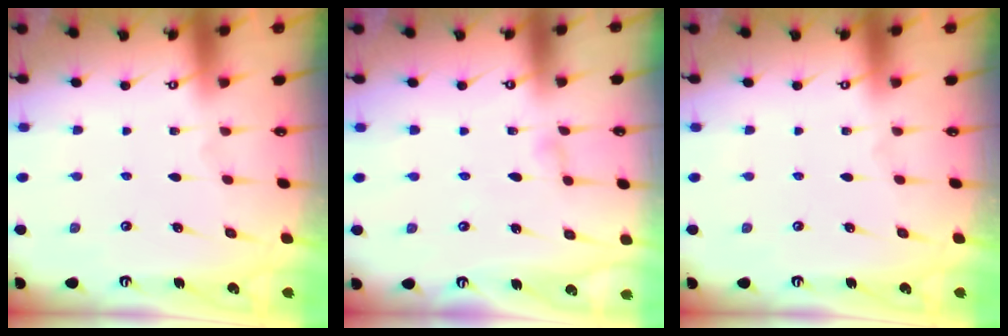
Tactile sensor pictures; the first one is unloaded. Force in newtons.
{"total": 3.1, "press": 3.0, "slide": 0.3}
{"total": 0.0}